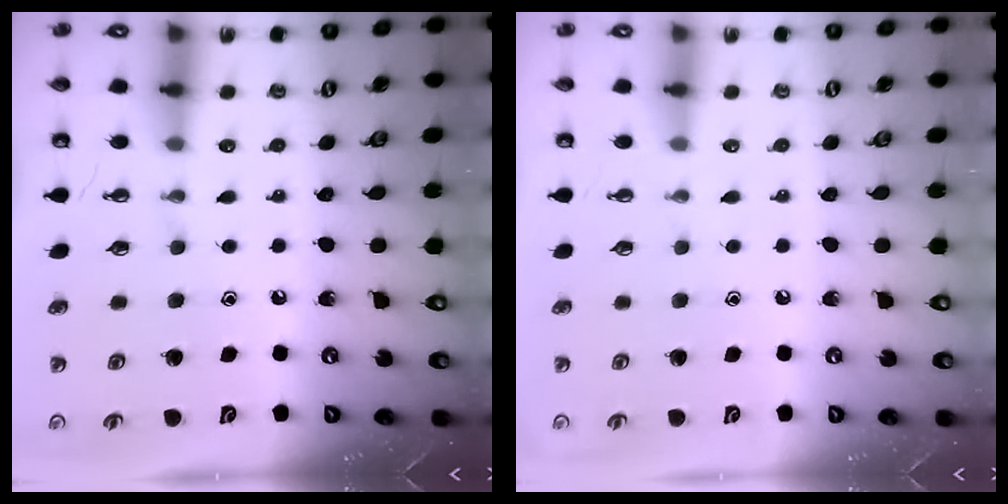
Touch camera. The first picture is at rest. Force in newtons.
{"total": 0.0}